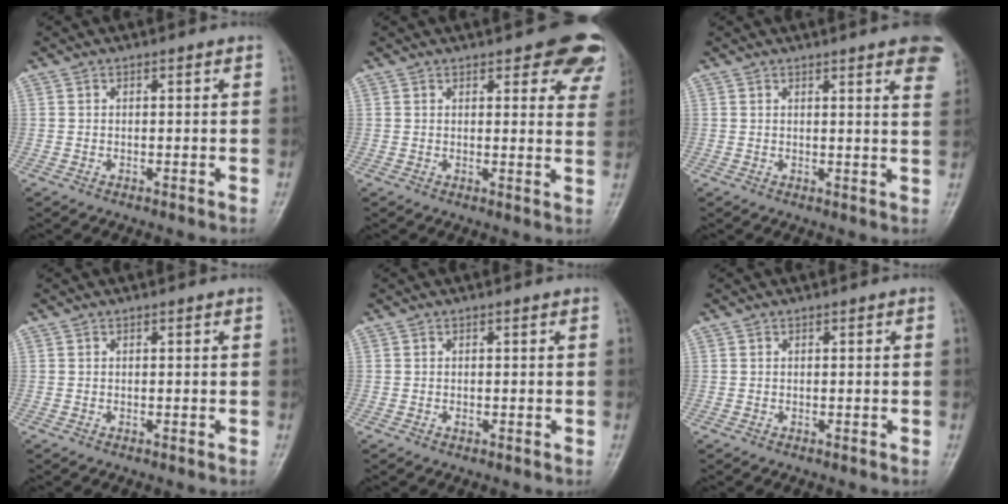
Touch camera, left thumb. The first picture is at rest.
{"total": 11.1, "force": [8.1, 4.1, 6.5], "torque": [-0.027, -0.032, 0.077]}
{"total": 10.2, "force": [6.7, 1.8, 7.4], "torque": [-0.068, -0.017, 0.064]}
{"total": 0.0}
{"total": 0.6, "force": [-0.1, 0.4, 0.4], "torque": [-0.008, -0.001, -0.001]}
{"total": 0.0}